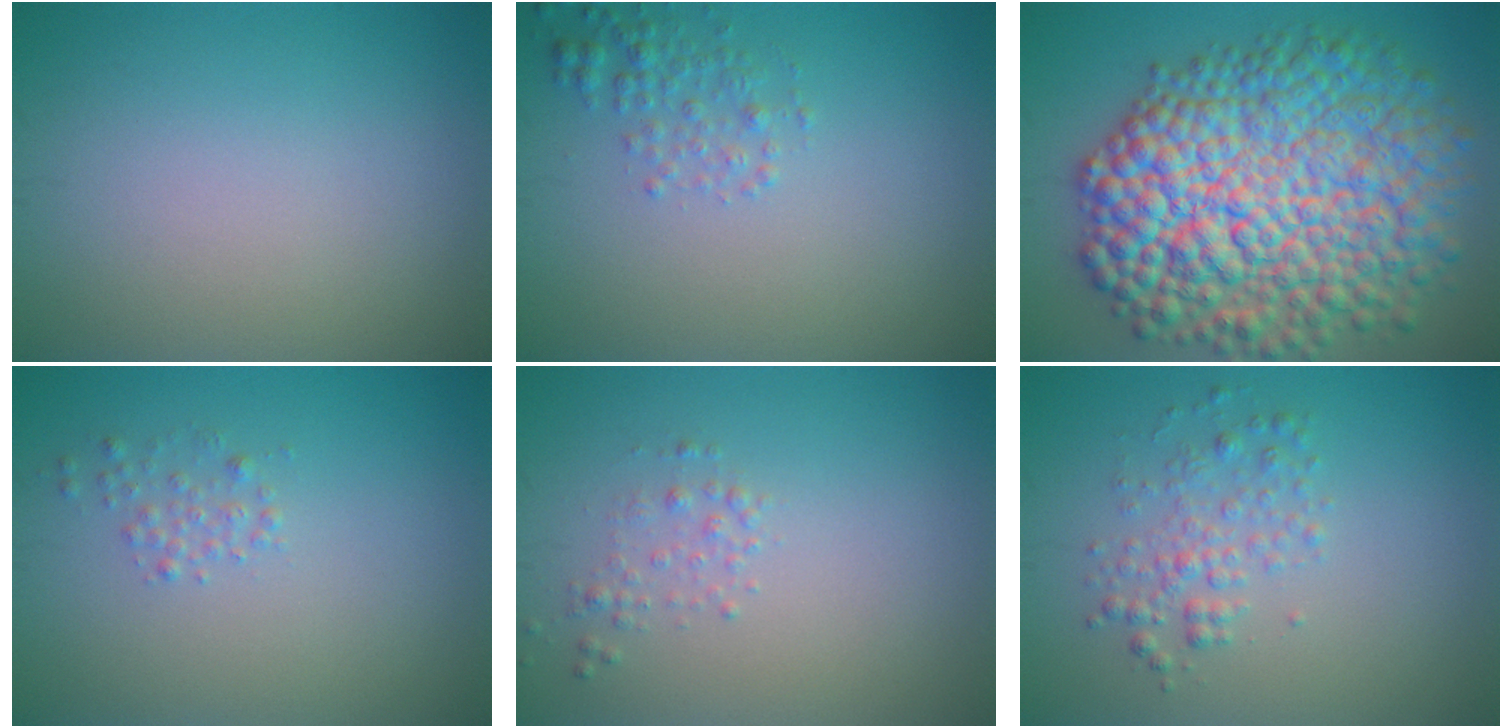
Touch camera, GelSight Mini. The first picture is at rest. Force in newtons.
{"total": 1.9, "press": 1.9, "slide": 0.1}
{"total": 14.7, "press": 14.7, "slide": 0.1}
{"total": 1.1, "press": 1.1, "slide": 0.0}
{"total": 1.0, "press": 1.0, "slide": 0.0}
{"total": 2.4, "press": 2.4, "slide": 0.1}